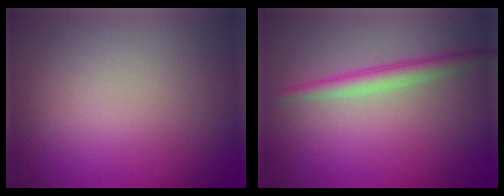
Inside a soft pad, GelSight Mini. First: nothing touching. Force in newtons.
{"total": 2.3, "press": 2.3, "slide": 0.1}